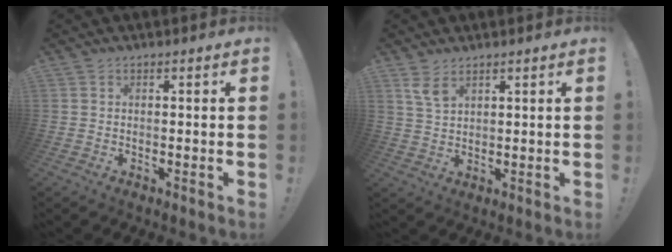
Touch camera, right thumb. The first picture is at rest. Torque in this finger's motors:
{"motor_torque": [0.05, 1.33, 0.32, 0.42, -0.02]}